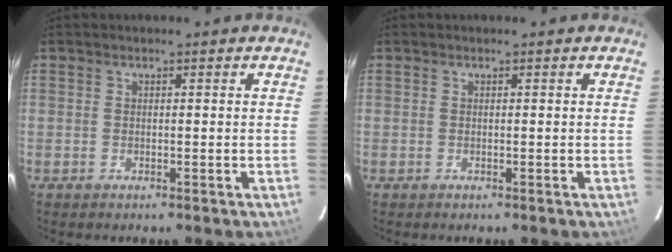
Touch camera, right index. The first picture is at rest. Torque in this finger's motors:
{"motor_torque": [0.00, 0.00, 0.01, 0.00]}